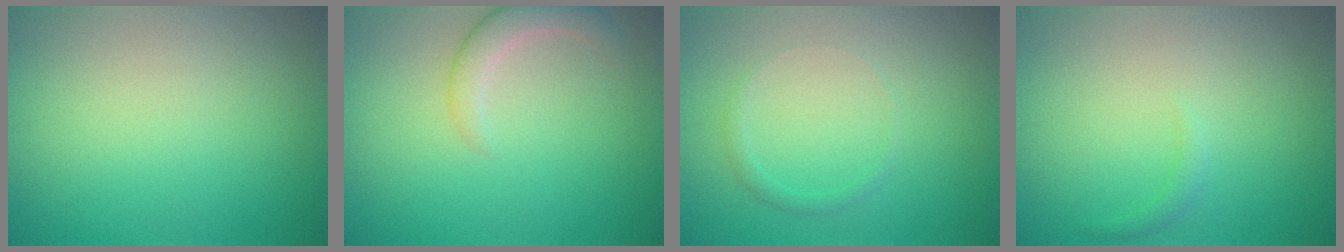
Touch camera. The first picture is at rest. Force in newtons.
{"total": 2.4, "press": 2.4, "slide": 0.3}
{"total": 0.8, "press": 0.8, "slide": 0.1}
{"total": 0.7, "press": 0.7, "slide": 0.1}